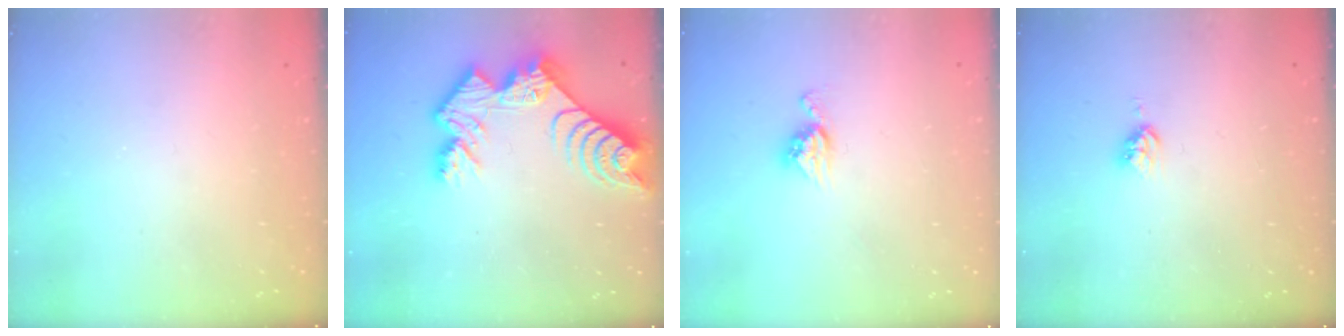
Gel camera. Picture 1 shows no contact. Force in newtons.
{"total": 13.8, "press": 13.8, "slide": 1.1}
{"total": 7.1, "press": 7.1, "slide": 0.3}
{"total": 3.7, "press": 3.7, "slide": 0.5}